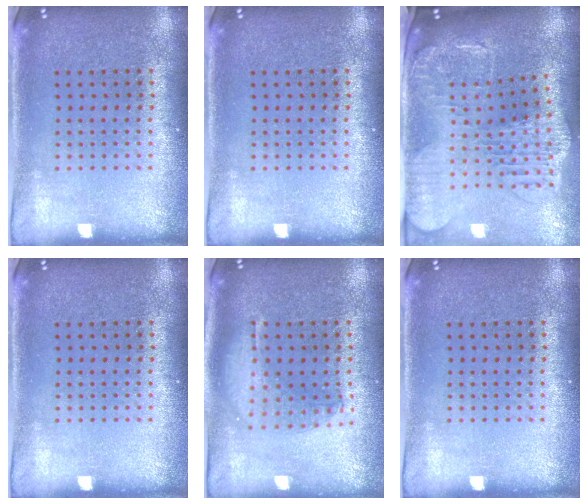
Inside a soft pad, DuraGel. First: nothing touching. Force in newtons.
{"total": 0.0}
{"total": 2.8, "press": 2.4, "slide": 1.4}
{"total": 0.0}
{"total": 1.5, "press": 1.4, "slide": 0.7}
{"total": 0.0}